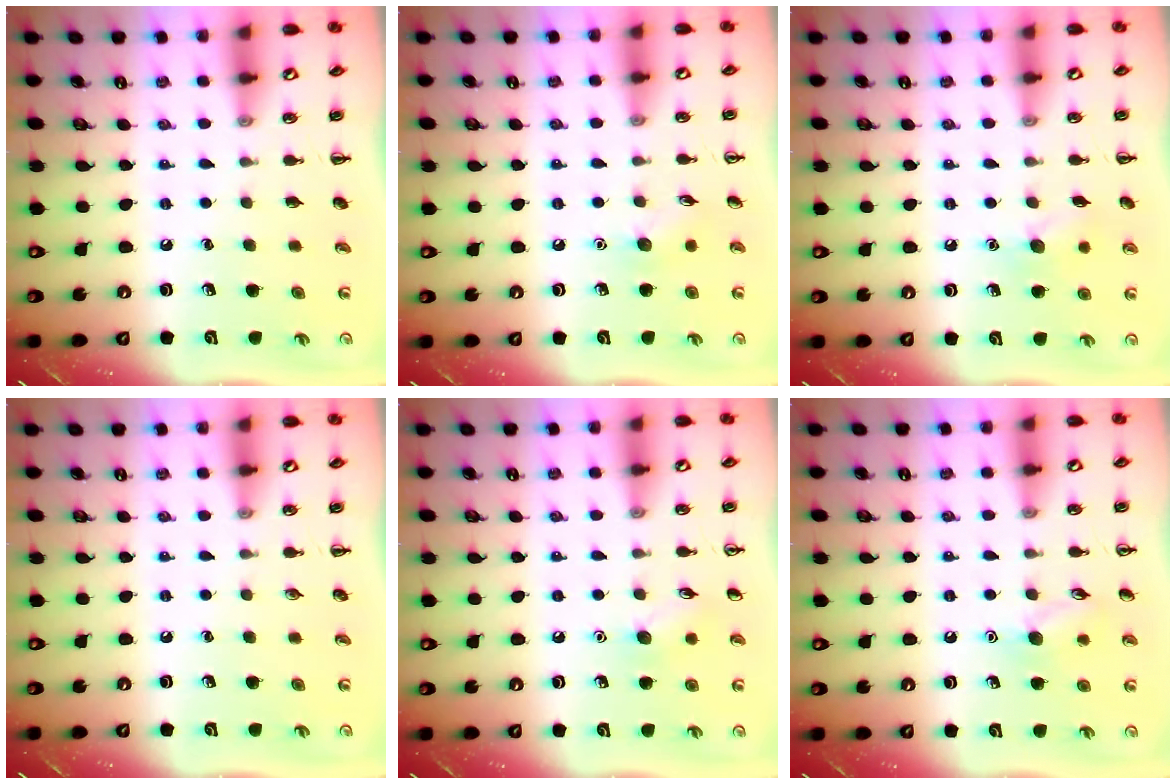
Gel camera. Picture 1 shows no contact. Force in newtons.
{"total": 6.6, "press": 6.3, "slide": 1.8}
{"total": 8.2, "press": 8.0, "slide": 1.9}
{"total": 0.0}
{"total": 6.8, "press": 6.6, "slide": 1.7}
{"total": 8.0, "press": 7.8, "slide": 1.4}